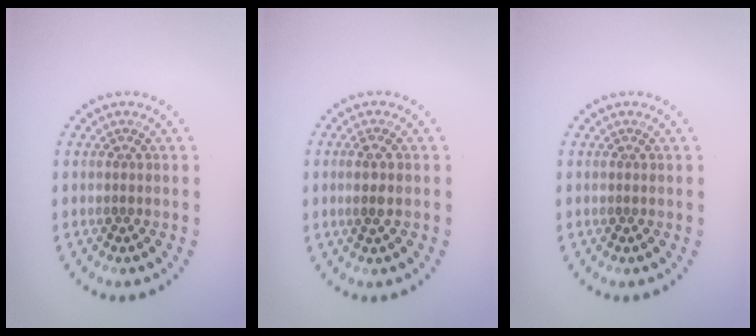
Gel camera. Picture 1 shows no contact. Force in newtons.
{"total": 1.2, "press": 0.9, "slide": 0.7}
{"total": 0.0}